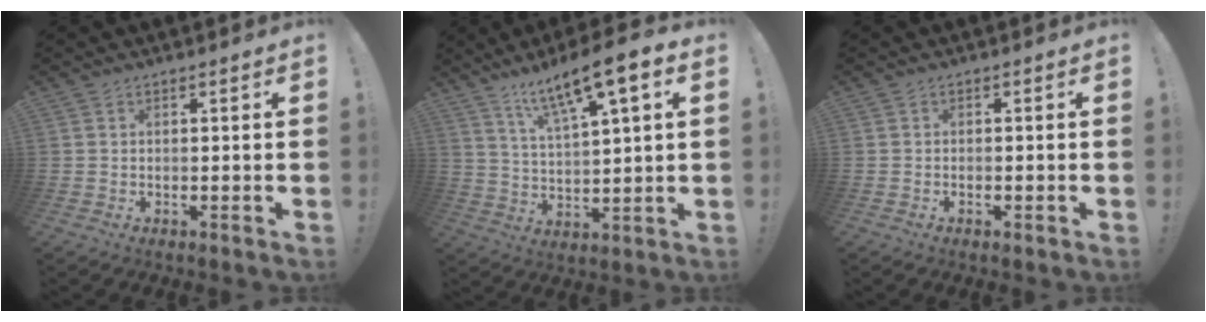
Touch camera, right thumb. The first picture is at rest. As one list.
[{"total": 12.3, "force": [8.1, 2.3, 9.0], "torque": [-0.149, -0.046, 0.130]}, {"total": 0.6, "force": [-0.4, 0.2, 0.3], "torque": [-0.005, 0.001, -0.008]}]